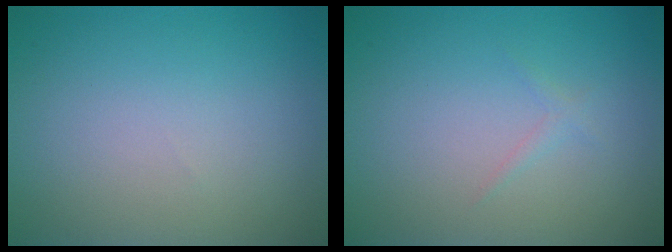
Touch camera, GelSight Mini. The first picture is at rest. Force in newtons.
{"total": 0.7, "press": 0.7, "slide": 0.0}